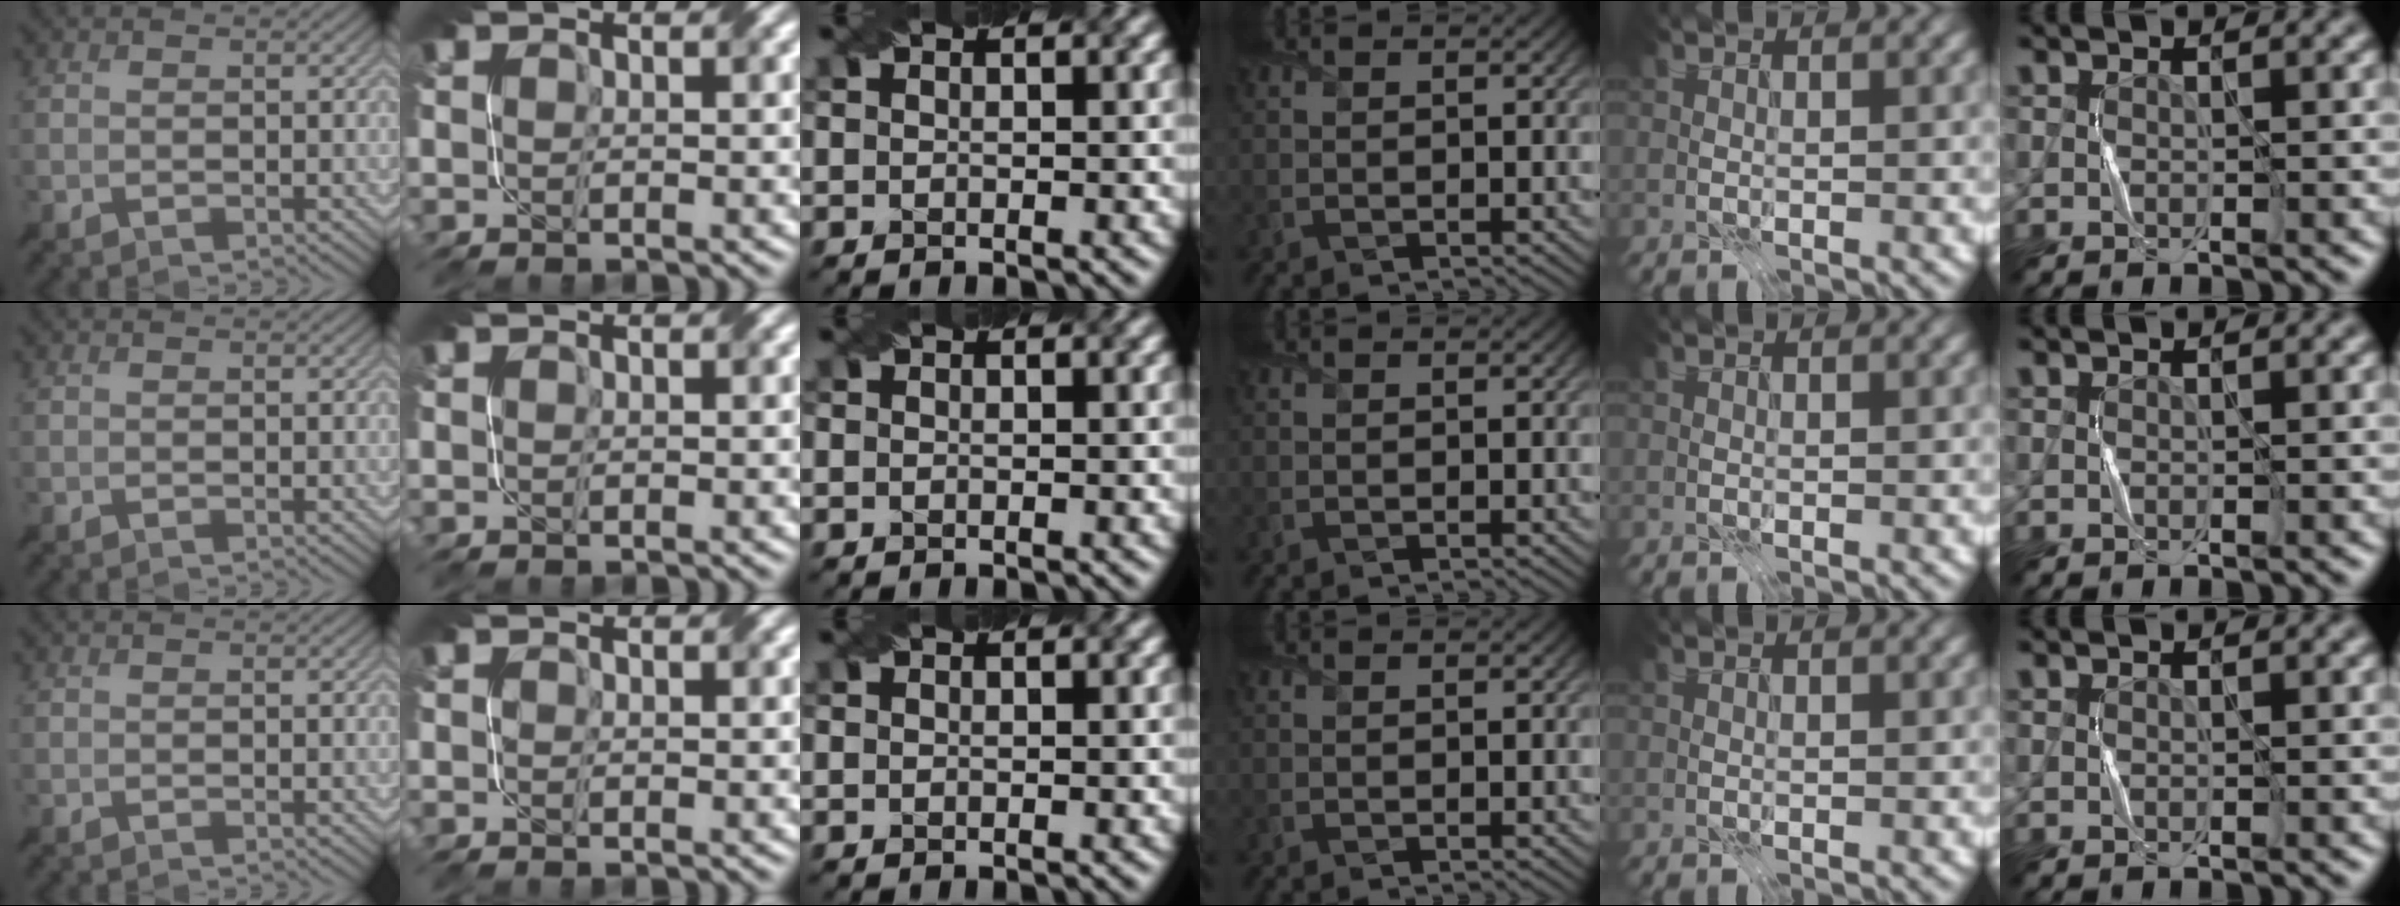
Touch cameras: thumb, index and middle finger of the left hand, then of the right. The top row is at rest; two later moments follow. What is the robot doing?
{"motion": "fold", "object": "coffee filter"}